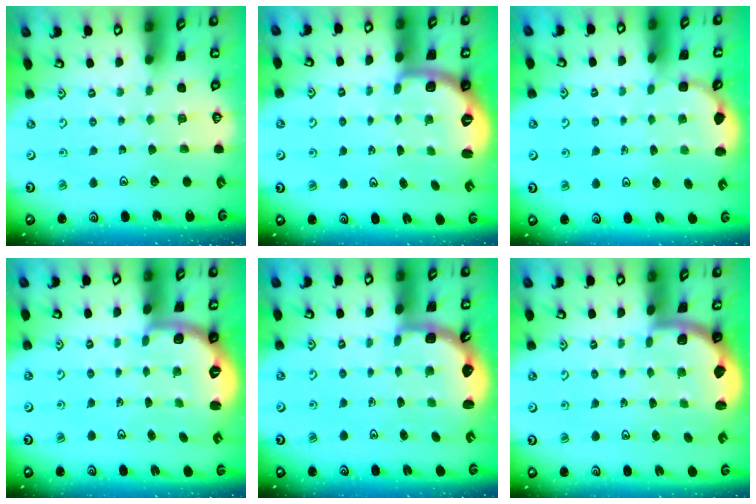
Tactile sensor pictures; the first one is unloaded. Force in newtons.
{"total": 2.5, "press": 1.9, "slide": 1.6}
{"total": 2.6, "press": 2.2, "slide": 1.5}
{"total": 2.8, "press": 1.7, "slide": 2.1}
{"total": 2.6, "press": 2.2, "slide": 1.4}
{"total": 1.9, "press": 1.8, "slide": 0.5}